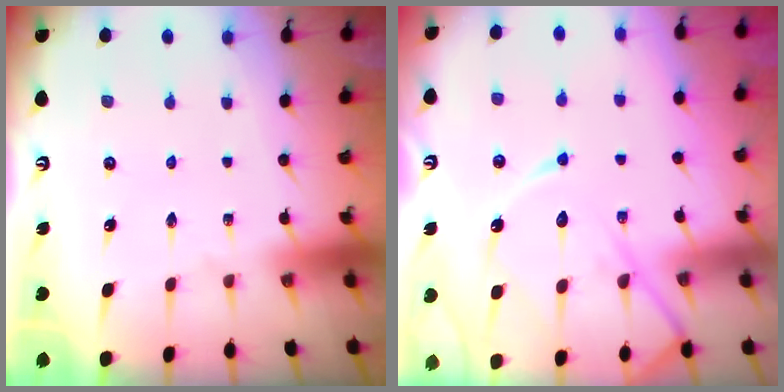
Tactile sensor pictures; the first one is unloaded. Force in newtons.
{"total": 12.5, "press": 12.5, "slide": 0.8}